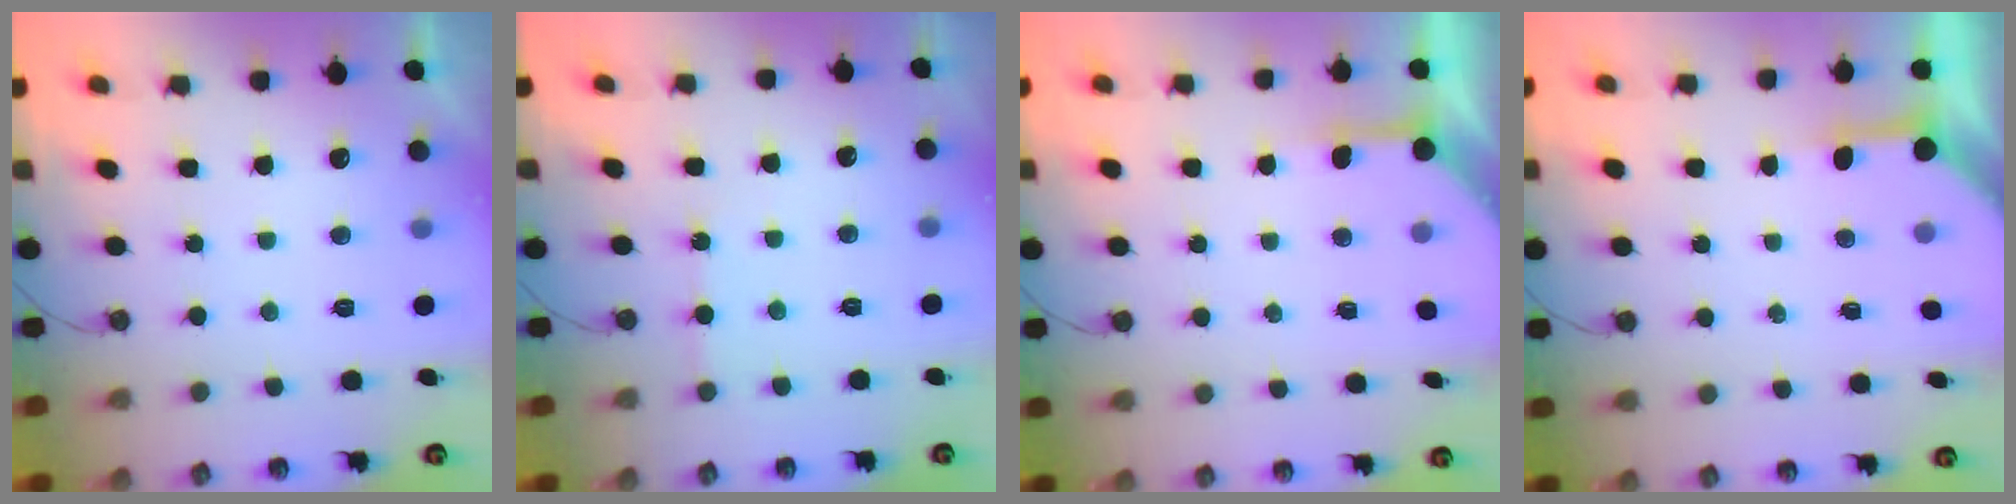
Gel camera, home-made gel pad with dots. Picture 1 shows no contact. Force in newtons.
{"total": 4.2, "press": 4.2, "slide": 0.6}
{"total": 4.2, "press": 4.2, "slide": 0.4}
{"total": 3.9, "press": 3.8, "slide": 0.5}